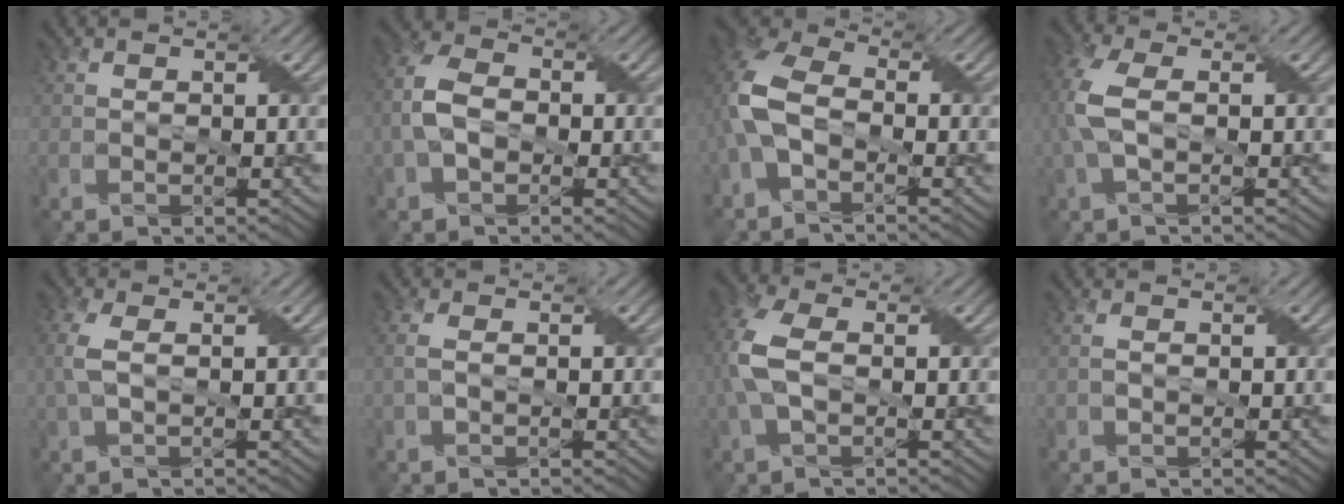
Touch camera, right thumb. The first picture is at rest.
{"total": 6.2, "force": [-0.9, 4.2, 4.5], "torque": [-0.116, 0.007, -0.026]}
{"total": 7.6, "force": [-1.6, 4.5, 5.9], "torque": [-0.152, 0.007, -0.048]}
{"total": 5.9, "force": [0.5, 3.0, 5.1], "torque": [-0.147, 0.010, 0.005]}
{"total": 3.4, "force": [0.3, 1.6, 3.0], "torque": [-0.088, 0.009, 0.004]}
{"total": 1.8, "force": [0.0, 0.8, 1.6], "torque": [-0.046, 0.003, -0.001]}
{"total": 6.9, "force": [0.2, 4.0, 5.7], "torque": [-0.160, 0.011, -0.004]}
{"total": 1.1, "force": [-0.2, 0.7, 0.9], "torque": [-0.020, 0.002, 0.001]}